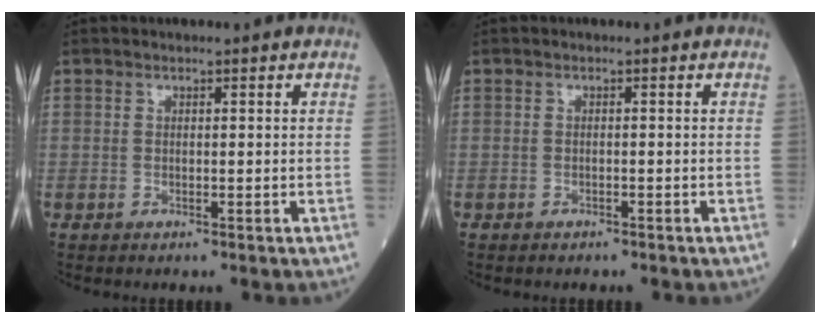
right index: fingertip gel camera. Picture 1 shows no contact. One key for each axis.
{"total": 2.0, "fx": -1.5, "fy": 1.0, "fz": 0.9, "tx": -0.026, "ty": -0.003, "tz": -0.015}